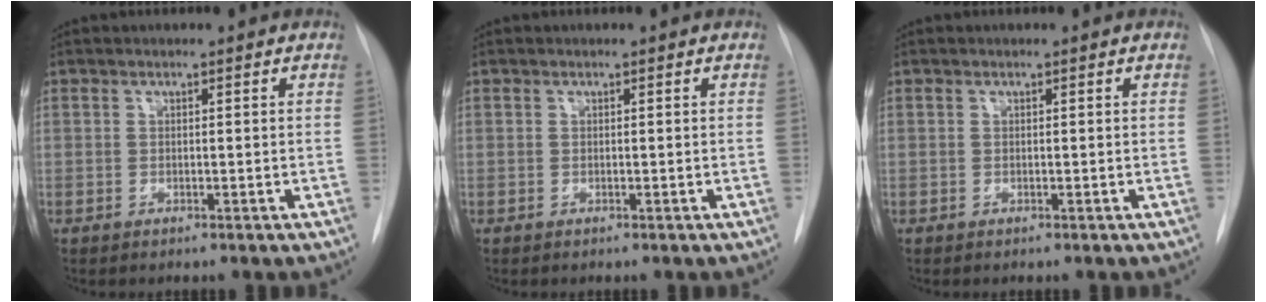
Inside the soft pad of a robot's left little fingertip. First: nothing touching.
{"total": 0.0}
{"total": 0.0}